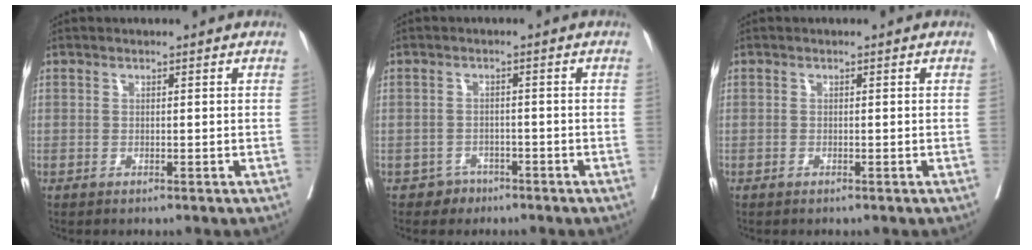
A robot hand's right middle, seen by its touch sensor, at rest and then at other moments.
{"total": 2.3, "force": [-1.5, 1.7, -0.2], "torque": [0.001, 0.010, -0.023]}
{"total": 0.0}